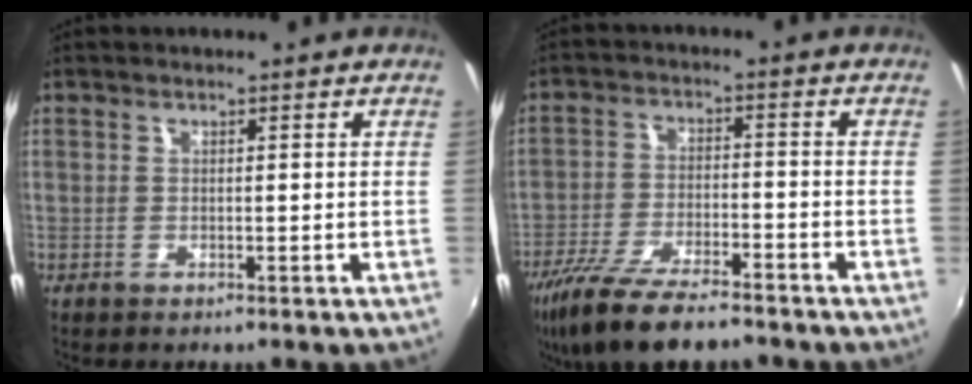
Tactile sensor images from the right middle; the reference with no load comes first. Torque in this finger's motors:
{"motor_torque": [1.25, -0.89, 0.67, 0.19]}